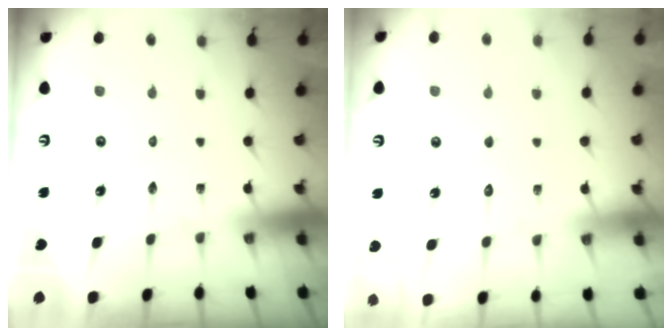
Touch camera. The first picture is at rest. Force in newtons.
{"total": 3.3, "press": 3.3, "slide": 0.3}